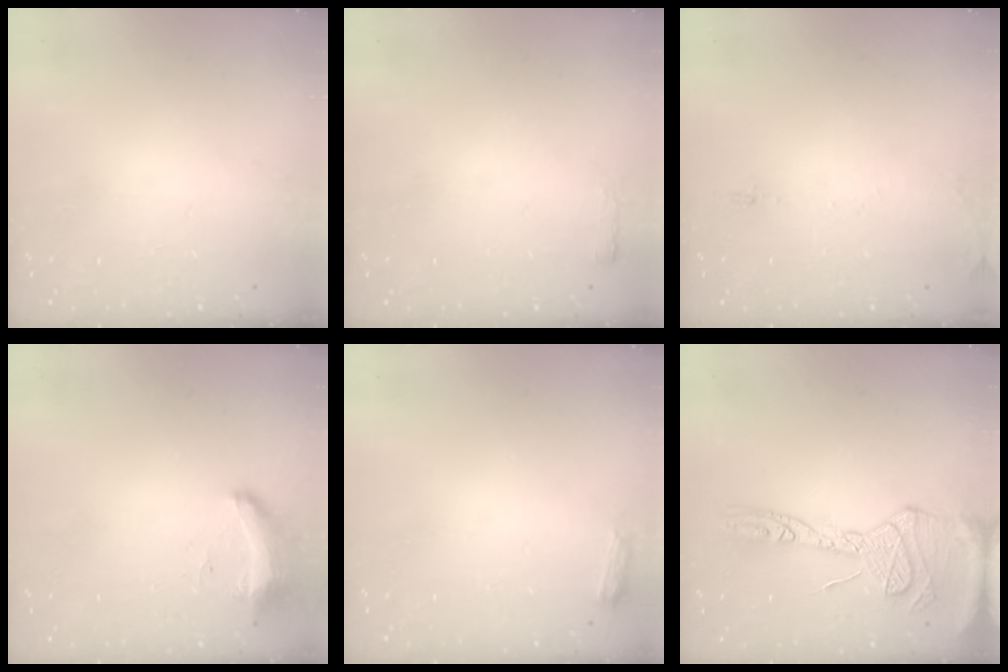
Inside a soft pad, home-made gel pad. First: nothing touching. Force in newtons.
{"total": 2.4, "press": 2.4, "slide": 0.4}
{"total": 5.6, "press": 5.3, "slide": 1.8}
{"total": 8.7, "press": 8.5, "slide": 1.6}
{"total": 3.3, "press": 3.2, "slide": 0.5}
{"total": 17.8, "press": 17.7, "slide": 1.7}